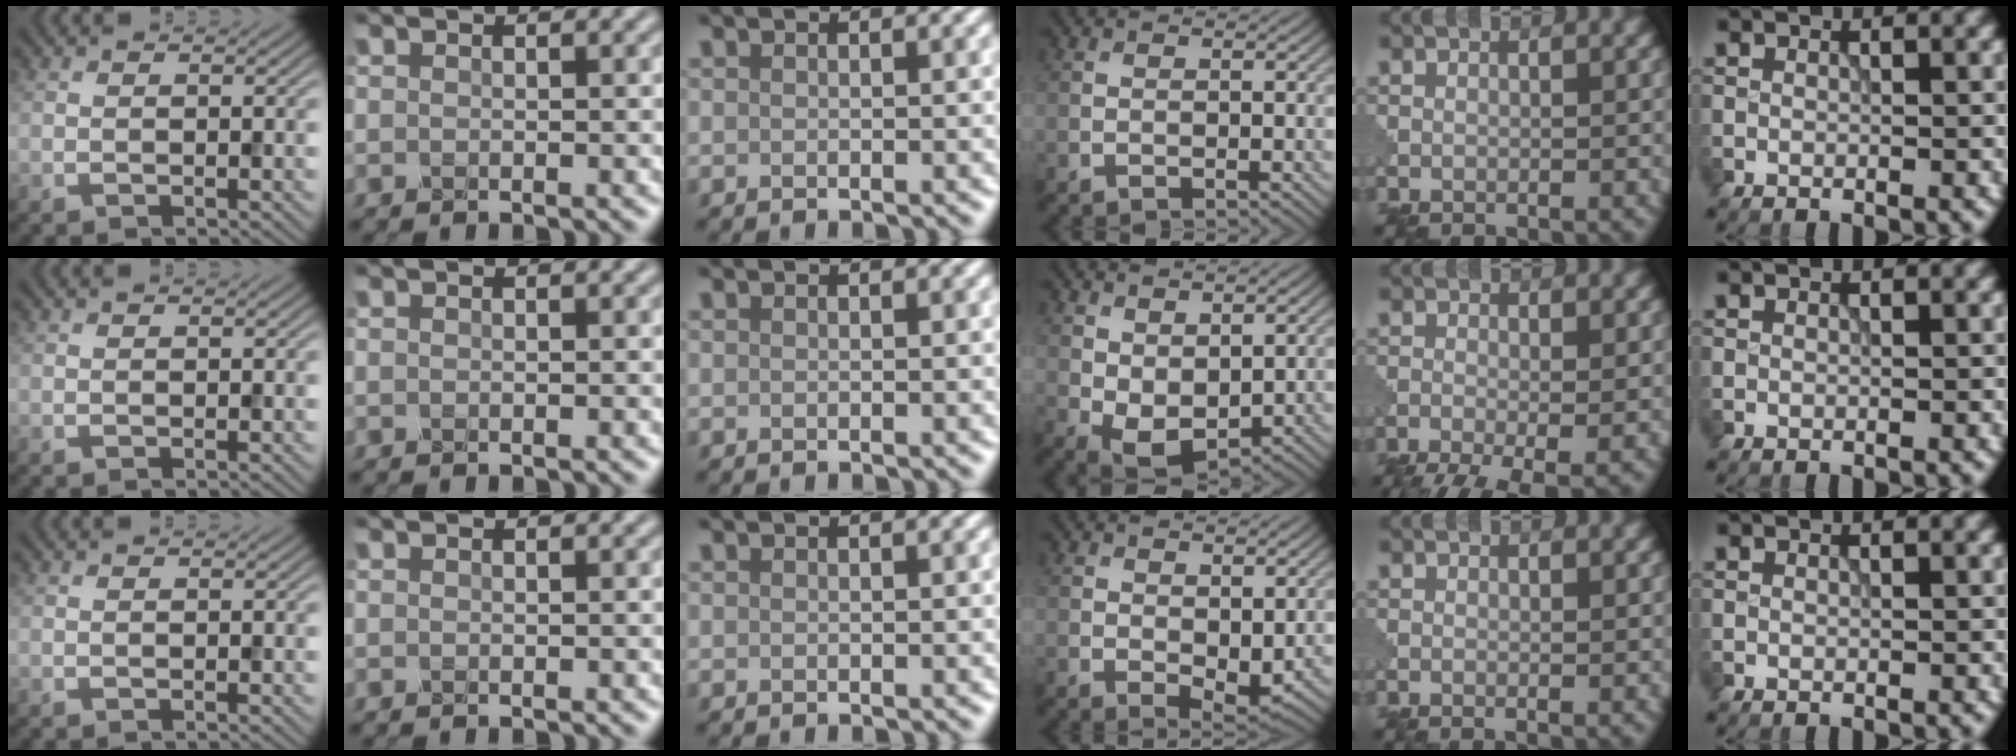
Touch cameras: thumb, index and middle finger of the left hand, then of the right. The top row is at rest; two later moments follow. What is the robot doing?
{"motion": "squeeze", "object": "foam earplug"}